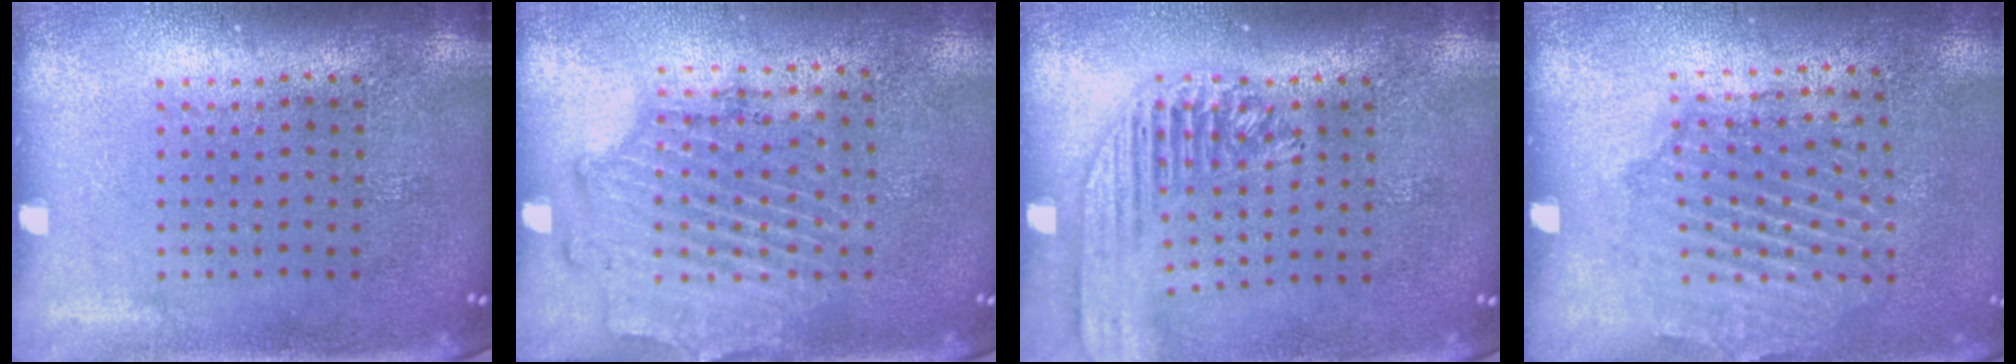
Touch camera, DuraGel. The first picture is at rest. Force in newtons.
{"total": 1.7, "press": 1.5, "slide": 0.8}
{"total": 1.6, "press": 1.4, "slide": 0.6}
{"total": 1.6, "press": 1.5, "slide": 0.5}